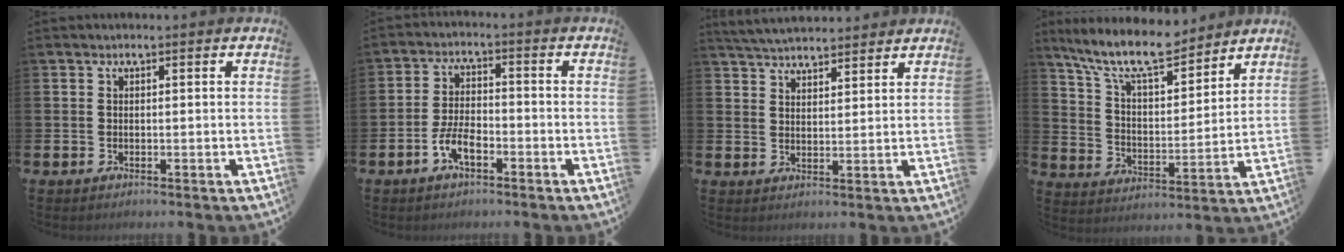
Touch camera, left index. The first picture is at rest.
{"total": 4.5, "force": [-2.2, 1.9, 3.4], "torque": [-0.072, 0.005, -0.044]}
{"total": 4.6, "force": [4.5, 0.7, 0.3], "torque": [-0.016, -0.022, 0.081]}
{"total": 11.1, "force": [9.6, 2.7, 4.8], "torque": [-0.114, -0.054, 0.170]}